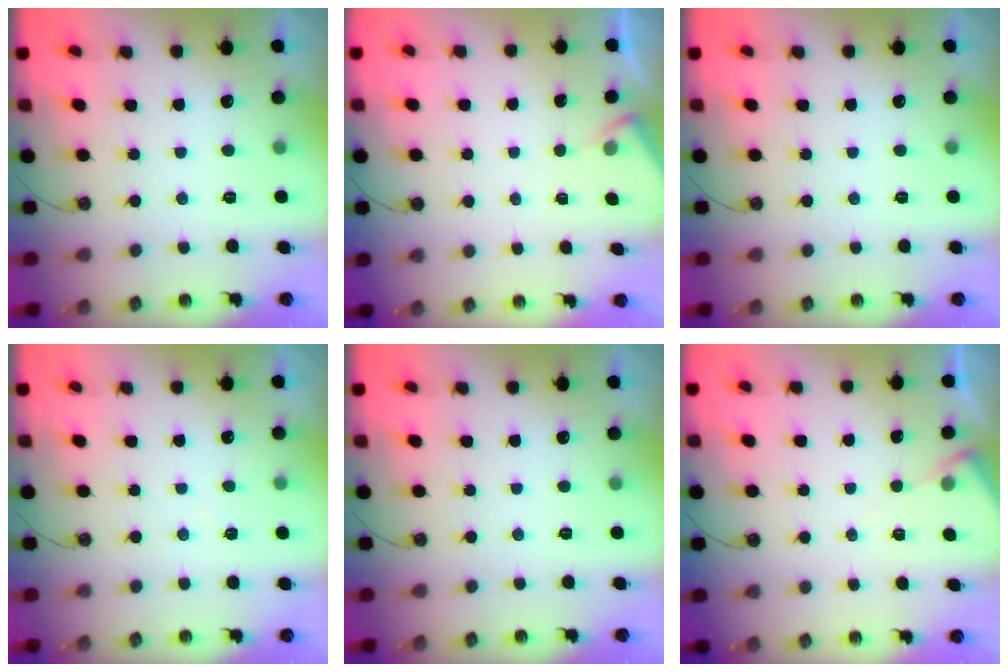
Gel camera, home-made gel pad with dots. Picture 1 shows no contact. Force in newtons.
{"total": 2.7, "press": 2.6, "slide": 0.5}
{"total": 0.0}
{"total": 4.3, "press": 4.2, "slide": 0.6}
{"total": 0.0}
{"total": 5.3, "press": 5.2, "slide": 0.5}